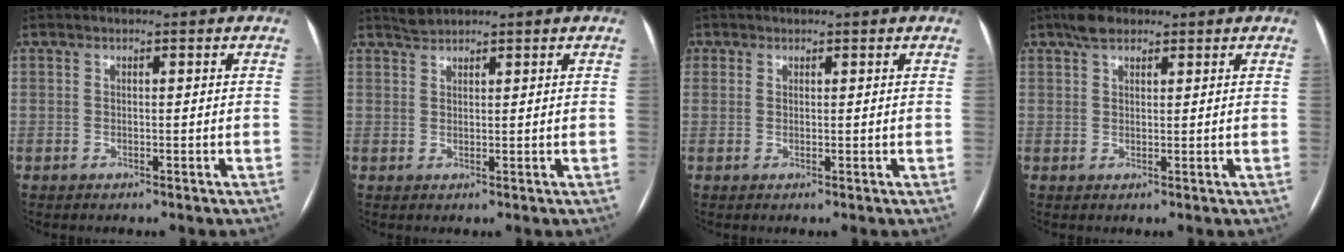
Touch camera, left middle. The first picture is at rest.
{"total": 1.5, "force": [1.5, 0.0, -0.1], "torque": [-0.006, 0.006, 0.034]}
{"total": 1.2, "force": [0.6, 1.0, 0.2], "torque": [0.006, -0.001, 0.006]}
{"total": 3.3, "force": [2.4, 1.5, 1.7], "torque": [-0.038, 0.013, 0.043]}